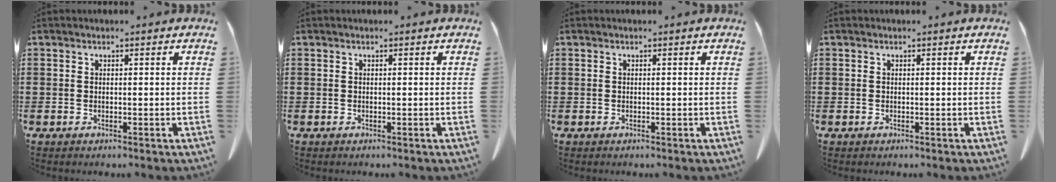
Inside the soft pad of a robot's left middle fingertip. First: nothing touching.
{"total": 0.0}
{"total": 0.0}
{"total": 0.0}